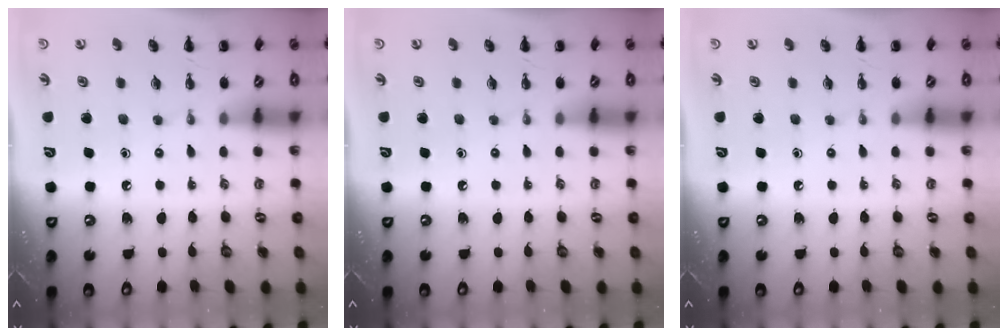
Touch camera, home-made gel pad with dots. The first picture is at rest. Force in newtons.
{"total": 0.0}
{"total": 0.0}